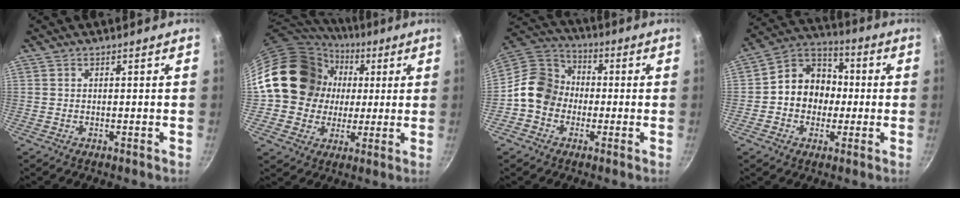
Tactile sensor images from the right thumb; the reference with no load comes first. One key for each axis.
{"total": 19.7, "fx": 2.5, "fy": 17.2, "fz": 9.4, "tx": -0.150, "ty": 0.028, "tz": 0.044}
{"total": 11.2, "fx": -1.8, "fy": 9.6, "fz": 5.4, "tx": -0.060, "ty": 0.037, "tz": -0.055}
{"total": 12.6, "fx": -0.4, "fy": 10.7, "fz": 6.7, "tx": -0.061, "ty": 0.033, "tz": -0.027}